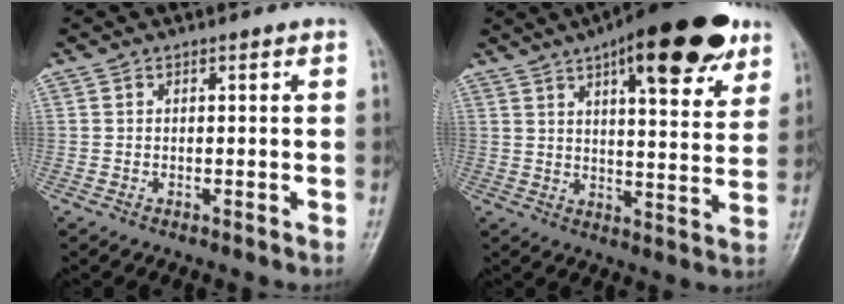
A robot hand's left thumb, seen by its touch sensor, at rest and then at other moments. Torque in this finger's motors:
{"motor_torque": [0.71, 0.15, 1.68, -1.09, 0.28]}